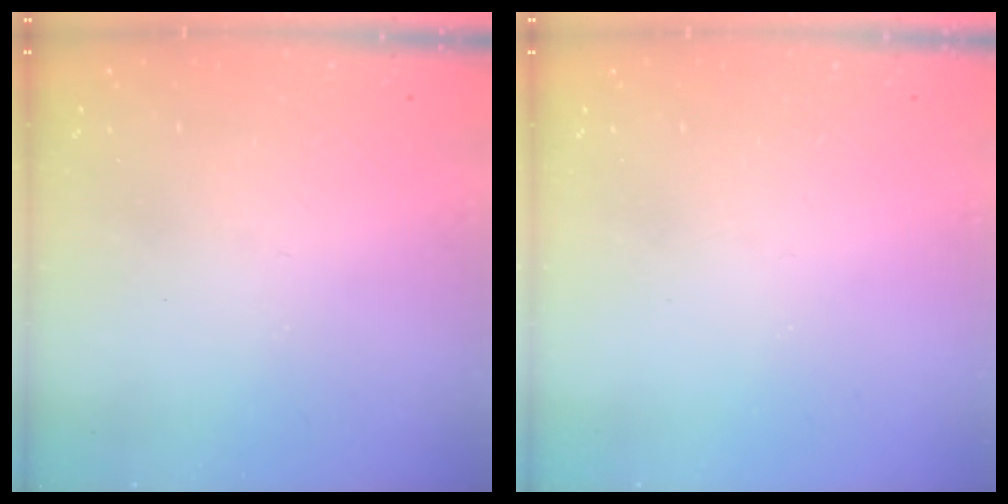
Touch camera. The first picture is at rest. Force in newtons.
{"total": 0.0}